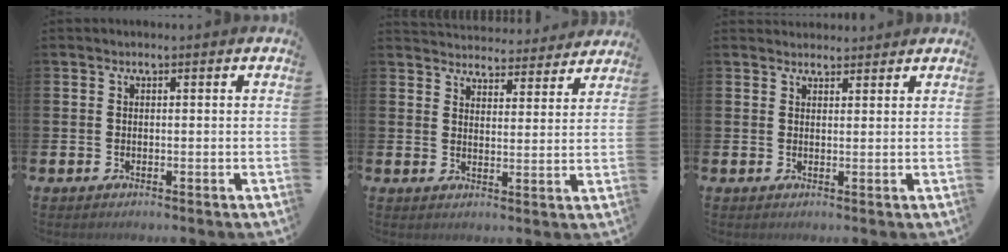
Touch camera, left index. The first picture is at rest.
{"total": 4.6, "force": [4.5, 0.9, -0.2], "torque": [0.000, -0.038, 0.076]}
{"total": 2.0, "force": [1.9, 0.6, -0.1], "torque": [0.011, -0.010, 0.033]}